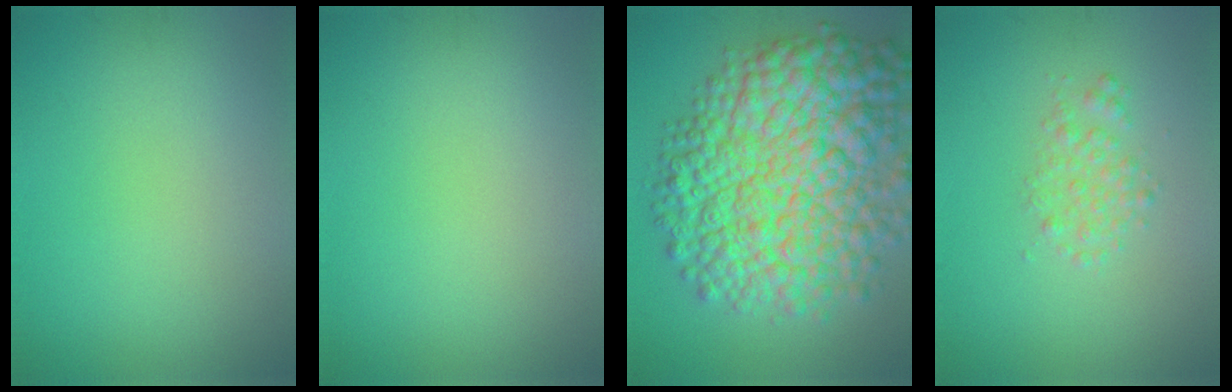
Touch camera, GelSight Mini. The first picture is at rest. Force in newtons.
{"total": 0.0}
{"total": 14.0, "press": 14.0, "slide": 0.3}
{"total": 1.7, "press": 1.7, "slide": 0.0}